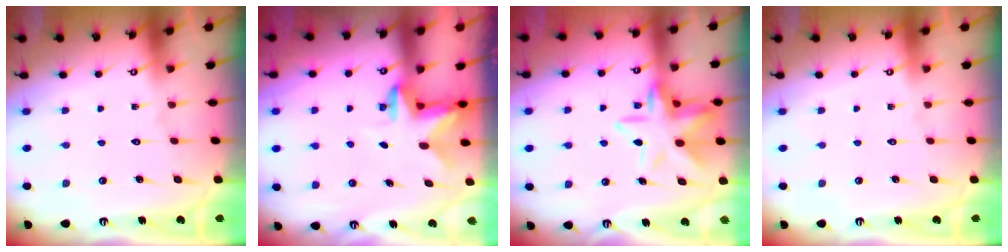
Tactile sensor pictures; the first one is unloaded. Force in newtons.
{"total": 2.9, "press": 2.8, "slide": 0.6}
{"total": 12.3, "press": 12.2, "slide": 1.2}
{"total": 0.0}